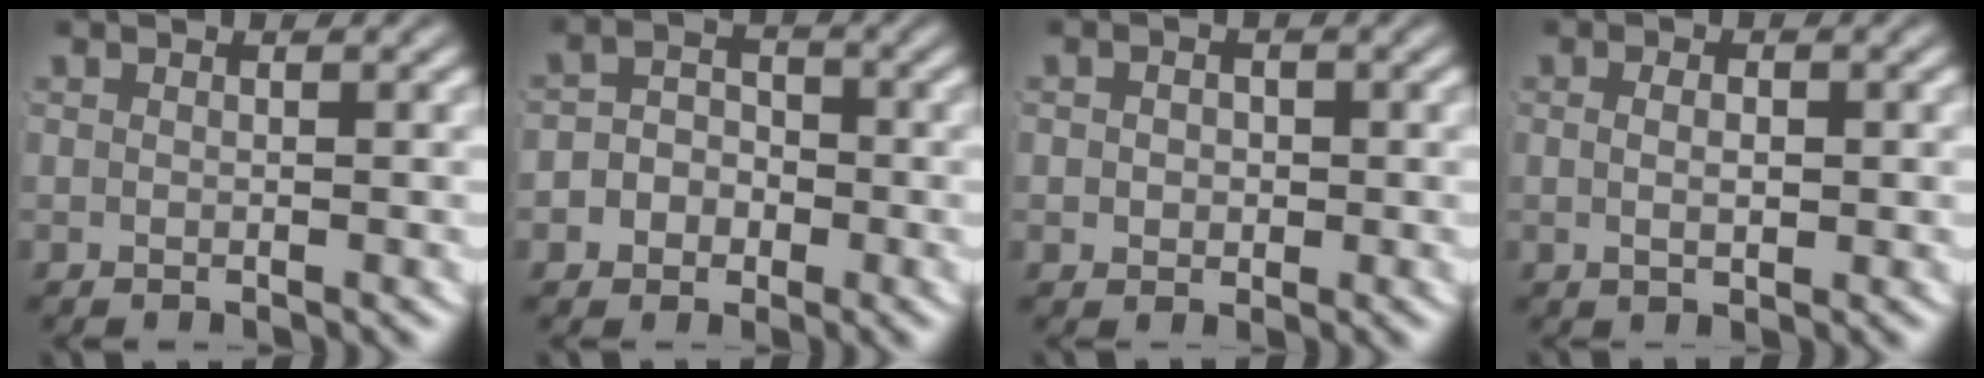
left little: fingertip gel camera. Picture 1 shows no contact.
{"total": 5.5, "force": [-1.7, 5.0, 1.7], "torque": [-0.036, -0.005, -0.038]}
{"total": 1.3, "force": [-0.1, 1.1, 0.6], "torque": [-0.010, -0.007, 0.004]}
{"total": 1.2, "force": [0.0, 0.3, 1.2], "torque": [-0.016, -0.005, 0.006]}